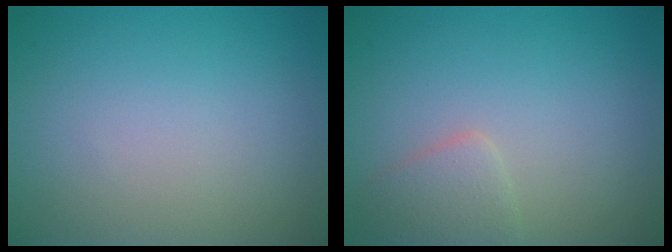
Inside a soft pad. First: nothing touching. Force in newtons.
{"total": 1.9, "press": 1.9, "slide": 0.0}